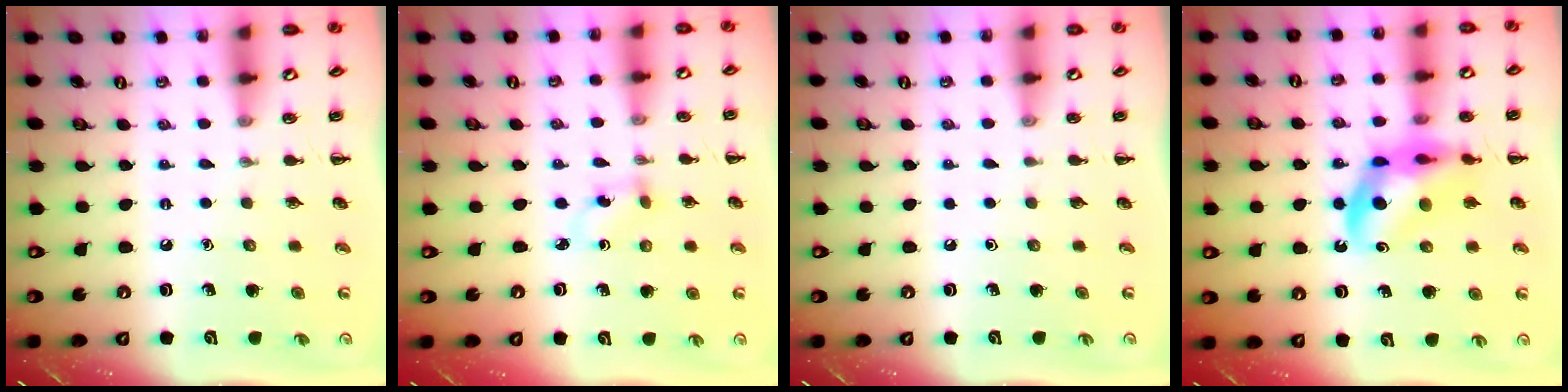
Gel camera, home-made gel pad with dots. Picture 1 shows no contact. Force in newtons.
{"total": 1.8, "press": 1.7, "slide": 0.8}
{"total": 0.0}
{"total": 12.0, "press": 11.6, "slide": 3.0}